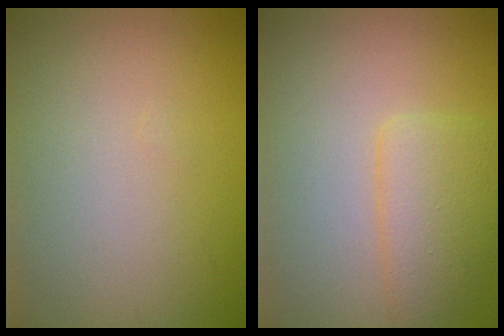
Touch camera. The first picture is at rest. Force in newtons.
{"total": 2.9, "press": 2.8, "slide": 0.3}